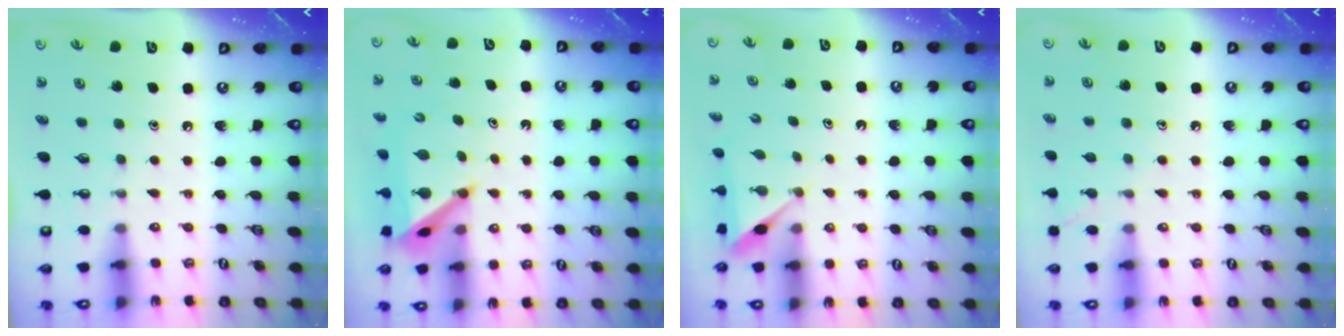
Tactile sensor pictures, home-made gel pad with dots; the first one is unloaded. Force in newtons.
{"total": 6.6, "press": 6.5, "slide": 0.6}
{"total": 3.3, "press": 3.3, "slide": 0.1}
{"total": 5.6, "press": 5.5, "slide": 0.6}